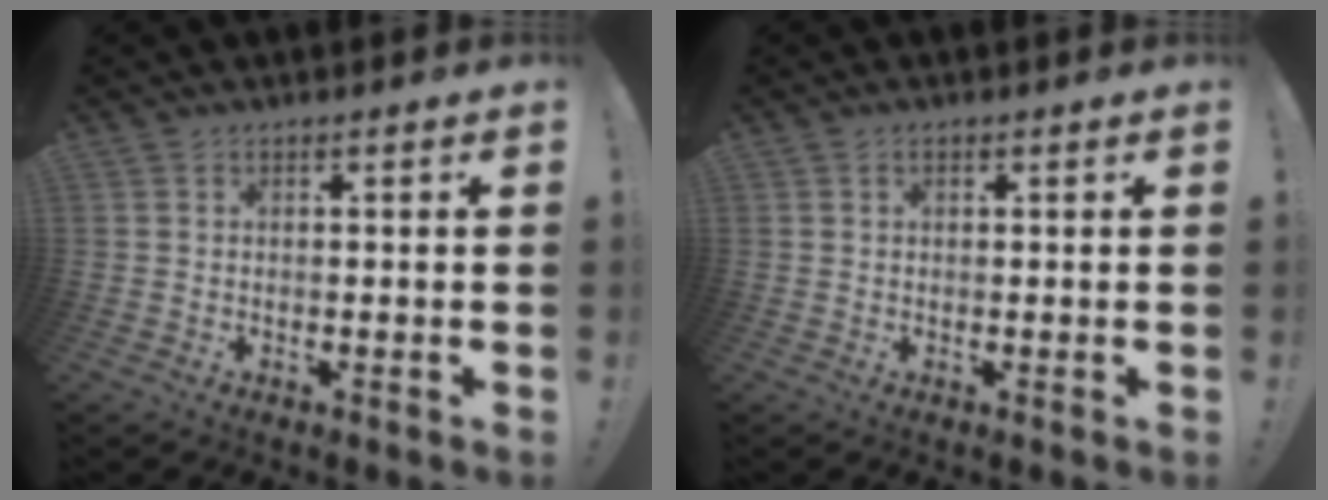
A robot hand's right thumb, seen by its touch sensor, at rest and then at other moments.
{"total": 0.8, "force": [0.4, 0.6, 0.3], "torque": [-0.011, 0.005, 0.008]}